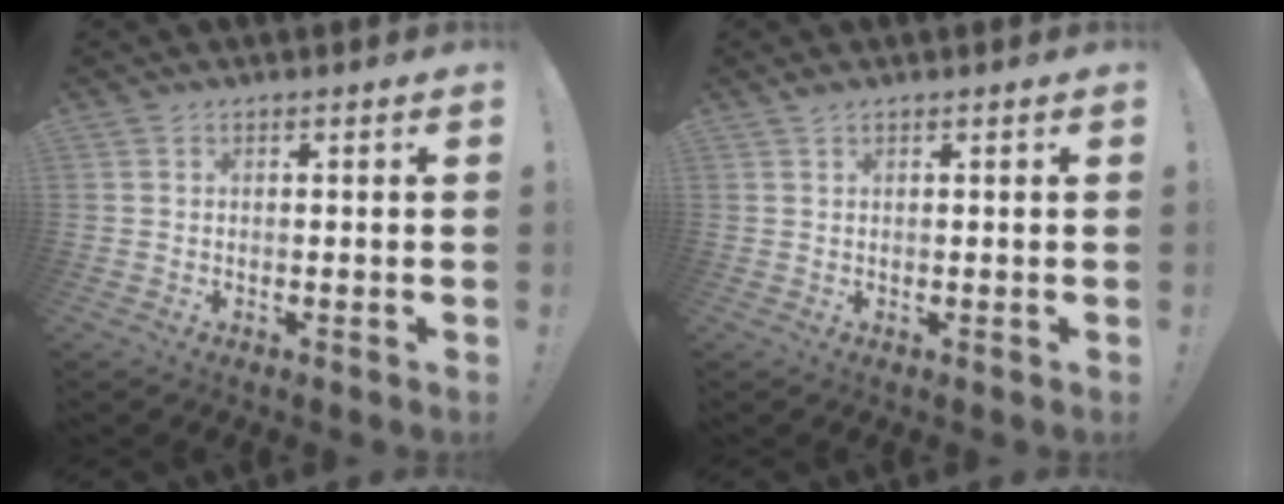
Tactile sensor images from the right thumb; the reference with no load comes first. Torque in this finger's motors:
{"motor_torque": [-0.26, -0.19, 0.08, 0.16, 0.00]}